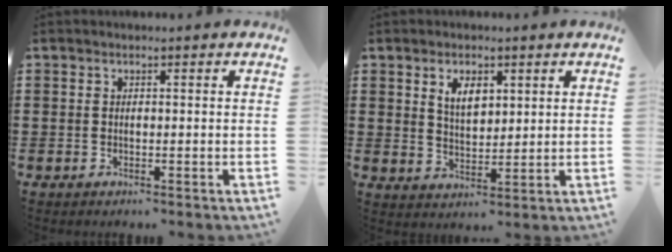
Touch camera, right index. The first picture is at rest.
{"total": 4.3, "force": [2.2, 2.3, 2.8], "torque": [-0.057, 0.005, 0.037]}